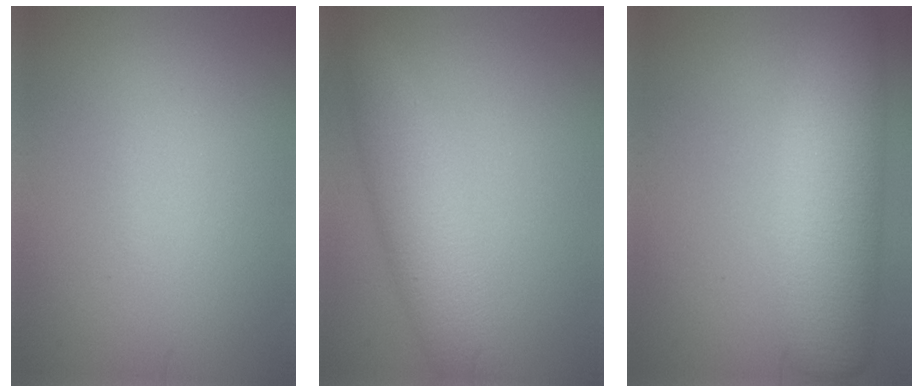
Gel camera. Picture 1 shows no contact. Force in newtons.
{"total": 4.8, "press": 4.8, "slide": 0.1}
{"total": 8.7, "press": 8.7, "slide": 0.9}